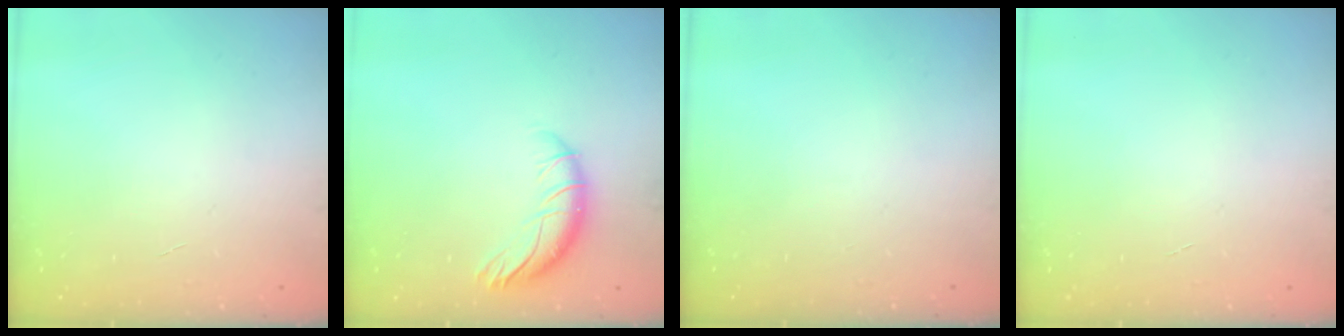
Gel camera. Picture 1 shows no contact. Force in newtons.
{"total": 10.5, "press": 10.3, "slide": 2.2}
{"total": 0.0}
{"total": 0.0}